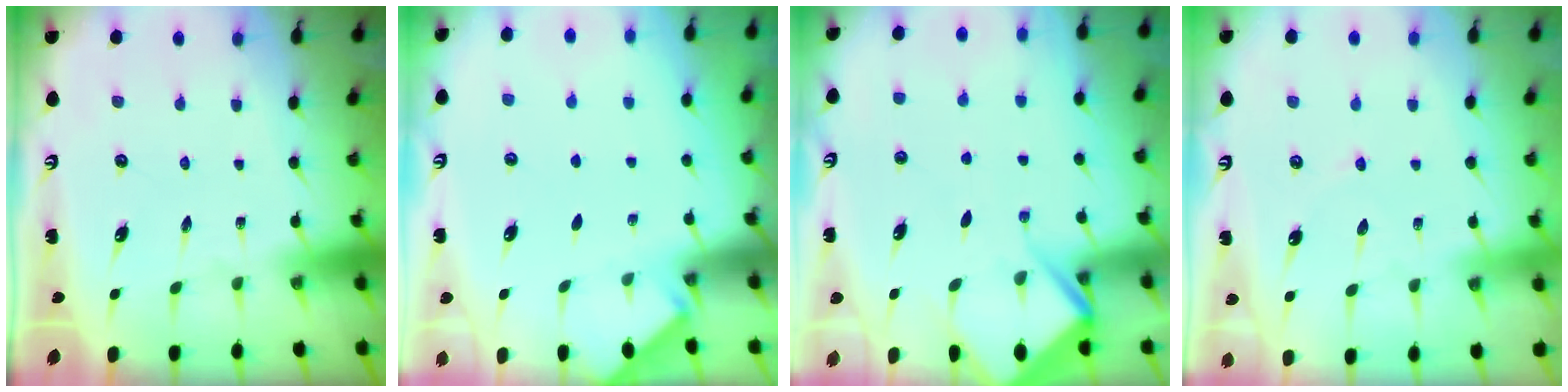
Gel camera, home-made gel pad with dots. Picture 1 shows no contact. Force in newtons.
{"total": 2.8, "press": 2.7, "slide": 0.4}
{"total": 6.6, "press": 6.6, "slide": 0.6}
{"total": 2.4, "press": 2.4, "slide": 0.4}